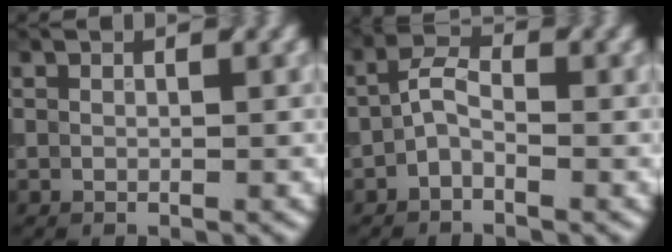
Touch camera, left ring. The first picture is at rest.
{"total": 2.4, "force": [-1.2, 1.0, 1.9], "torque": [-0.037, 0.017, -0.024]}